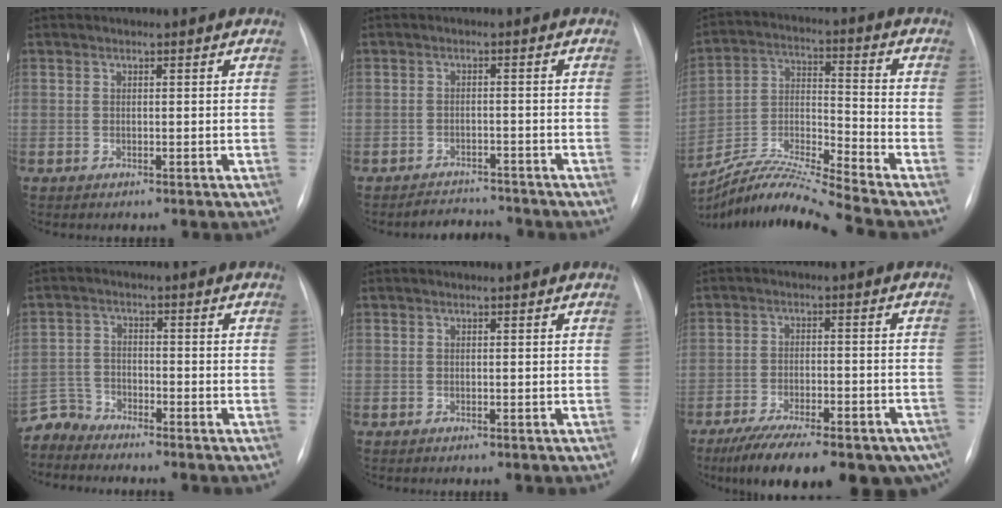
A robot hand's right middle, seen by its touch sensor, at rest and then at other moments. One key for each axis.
{"total": 3.6, "fx": -3.5, "fy": 0.7, "fz": -0.3, "tx": 0.004, "ty": 0.000, "tz": -0.051}
{"total": 12.8, "fx": -11.8, "fy": -2.6, "fz": 4.1, "tx": -0.078, "ty": 0.003, "tz": -0.223}
{"total": 4.1, "fx": -4.0, "fy": 0.3, "fz": -1.1, "tx": 0.021, "ty": -0.006, "tz": -0.078}
{"total": 0.0}
{"total": 22.2, "fx": -16.0, "fy": 7.1, "fz": 13.6, "tx": -0.167, "ty": -0.009, "tz": -0.216}